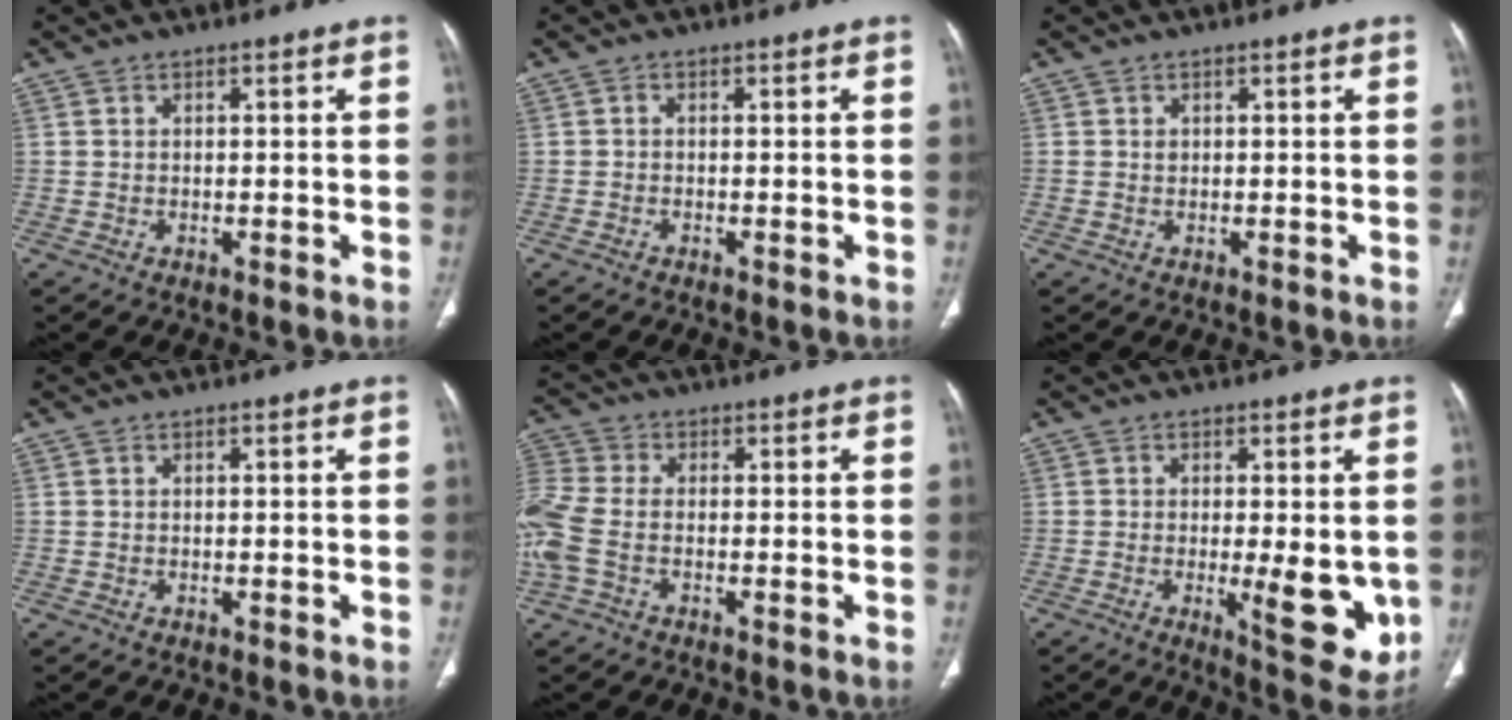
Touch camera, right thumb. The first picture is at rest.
{"total": 0.6, "force": [-0.4, 0.3, 0.4], "torque": [-0.006, 0.000, -0.009]}
{"total": 0.7, "force": [0.2, 0.6, 0.4], "torque": [-0.005, 0.000, 0.004]}
{"total": 0.0}
{"total": 10.4, "force": [-2.1, 6.5, 7.9], "torque": [-0.214, 0.013, -0.043]}
{"total": 11.2, "force": [-1.7, 3.6, 10.5], "torque": [-0.127, -0.023, -0.014]}